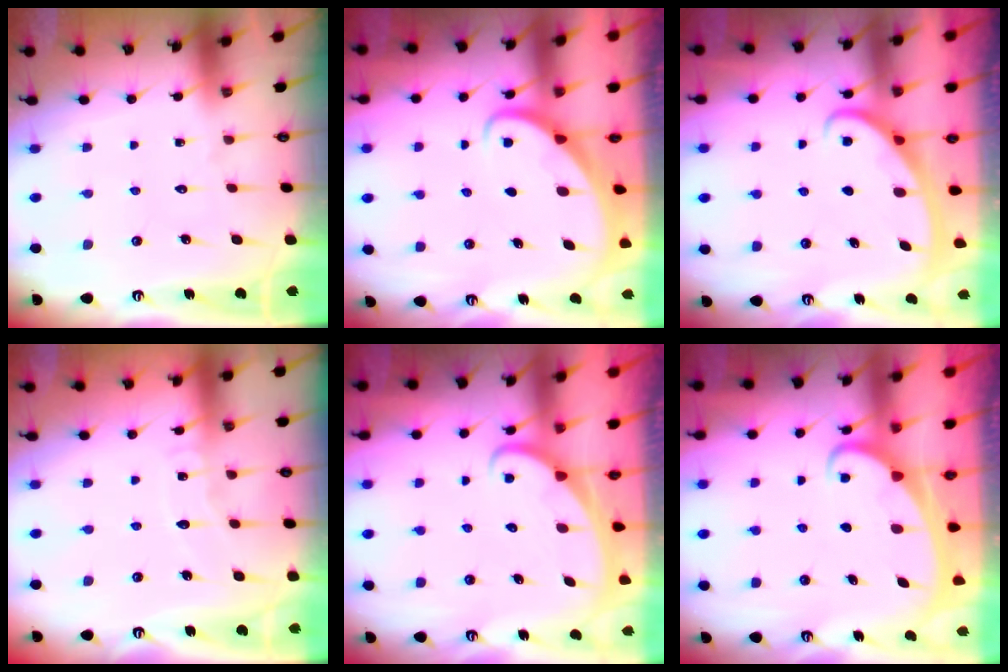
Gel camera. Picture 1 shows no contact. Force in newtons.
{"total": 2.2, "press": 2.2, "slide": 0.2}
{"total": 2.8, "press": 2.8, "slide": 0.4}
{"total": 5.4, "press": 5.4, "slide": 0.5}
{"total": 2.2, "press": 2.2, "slide": 0.1}
{"total": 2.0, "press": 2.0, "slide": 0.2}